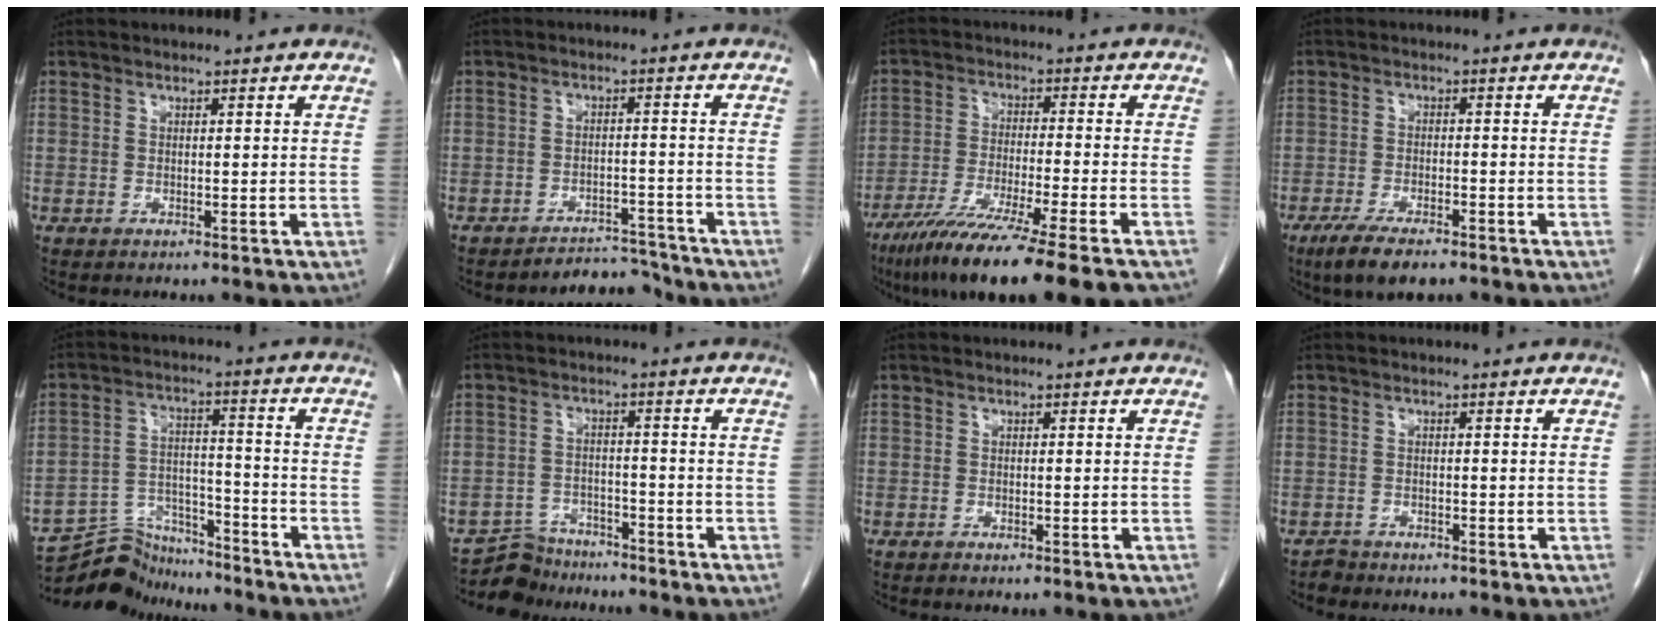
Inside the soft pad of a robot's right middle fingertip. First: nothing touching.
{"total": 4.5, "force": [-4.3, 0.6, -1.1], "torque": [0.024, 0.011, -0.064]}
{"total": 15.5, "force": [-11.4, -0.9, 10.5], "torque": [-0.176, -0.052, -0.187]}
{"total": 7.2, "force": [-5.2, 1.7, 4.6], "torque": [-0.086, -0.016, -0.086]}
{"total": 9.9, "force": [-9.6, 2.1, -0.2], "torque": [0.003, 0.033, -0.171]}
{"total": 5.7, "force": [-5.3, 2.1, -0.8], "torque": [0.016, 0.006, -0.093]}
{"total": 0.8, "force": [-0.6, 0.1, 0.5], "torque": [-0.015, -0.004, -0.007]}
{"total": 1.2, "force": [-1.0, 0.4, -0.3], "torque": [0.007, 0.000, -0.021]}